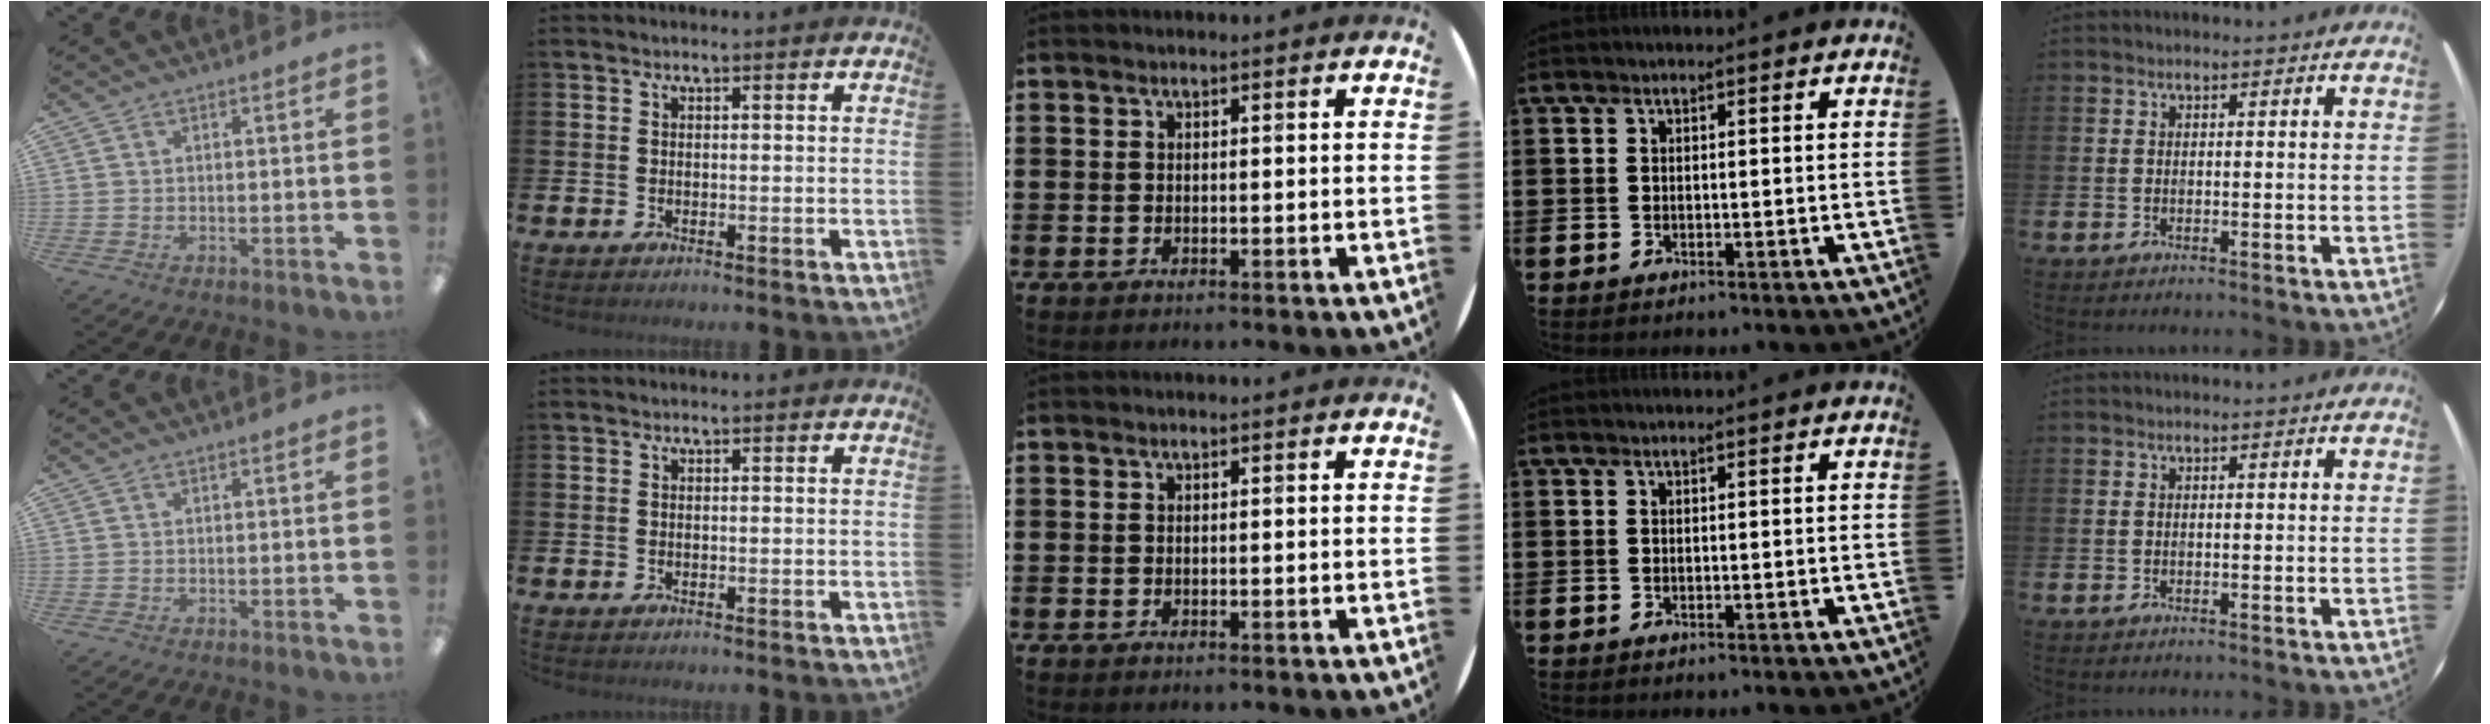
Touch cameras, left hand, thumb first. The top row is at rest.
{}